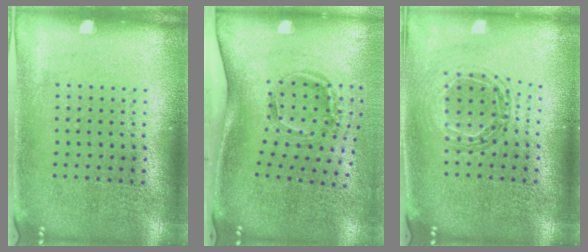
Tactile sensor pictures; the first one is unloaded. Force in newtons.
{"total": 2.1, "press": 1.2, "slide": 1.7}
{"total": 0.9, "press": 0.9, "slide": 0.1}